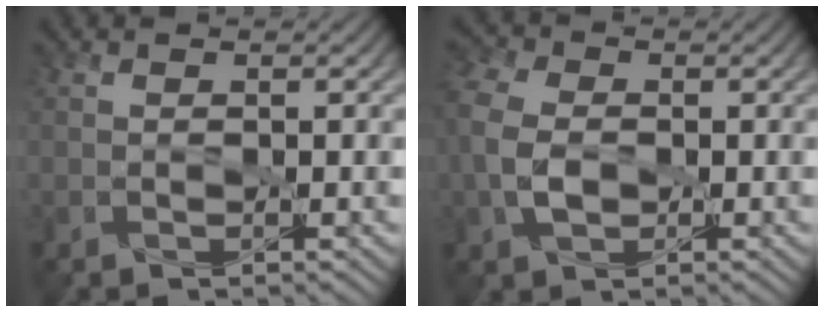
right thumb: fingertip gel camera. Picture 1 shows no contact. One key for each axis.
{"total": 7.2, "fx": -0.8, "fy": 5.0, "fz": 5.1, "tx": -0.154, "ty": 0.000, "tz": -0.021}